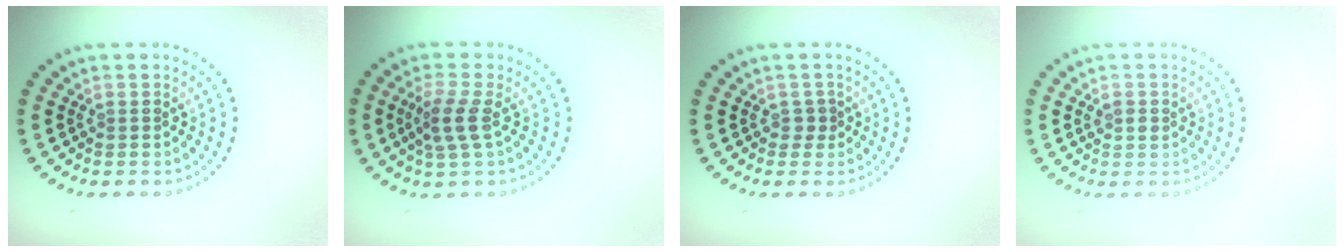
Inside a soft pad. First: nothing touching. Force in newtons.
{"total": 2.7, "press": 2.4, "slide": 1.3}
{"total": 1.0, "press": 0.9, "slide": 0.4}
{"total": 1.0, "press": 1.0, "slide": 0.1}